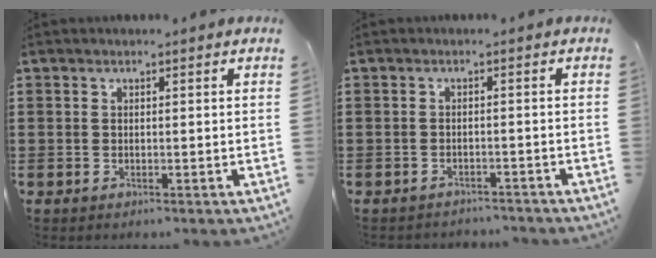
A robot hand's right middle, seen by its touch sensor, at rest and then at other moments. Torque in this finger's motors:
{"motor_torque": [0.39, -0.39, 0.02, 0.04]}